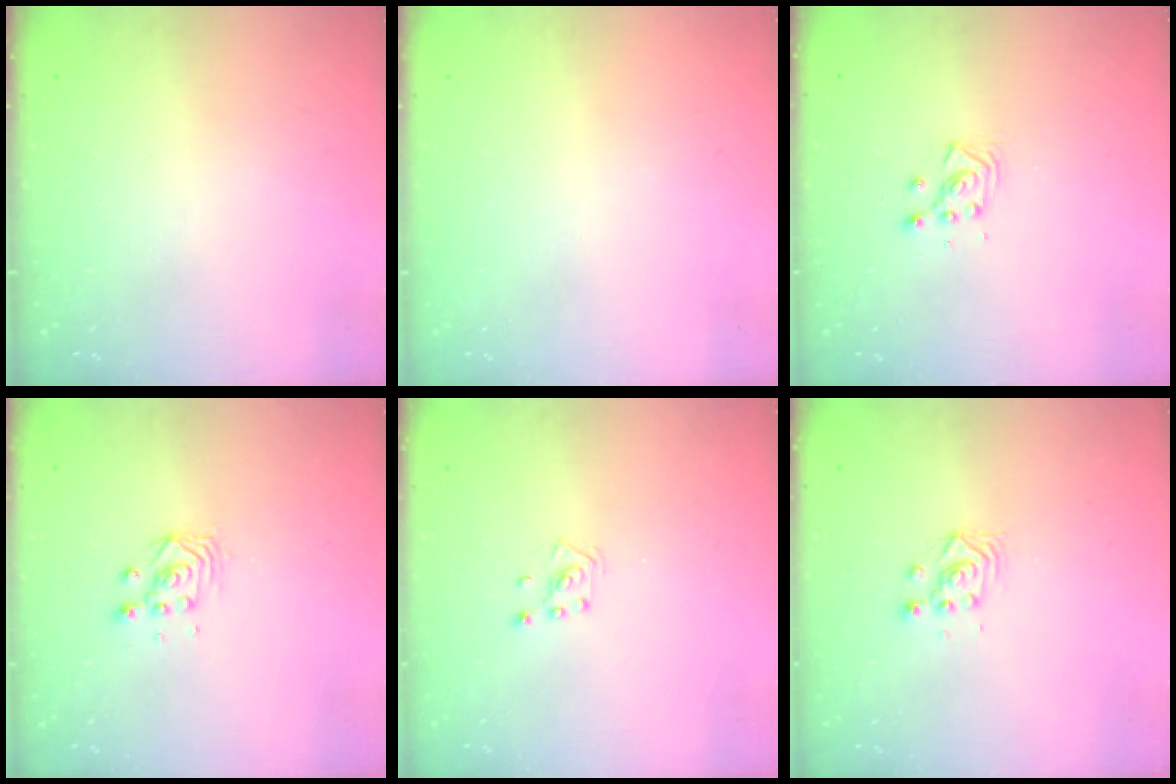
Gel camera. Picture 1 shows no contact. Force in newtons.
{"total": 0.0}
{"total": 3.4, "press": 3.3, "slide": 1.0}
{"total": 3.0, "press": 2.9, "slide": 0.3}
{"total": 2.1, "press": 2.0, "slide": 0.3}
{"total": 3.0, "press": 3.0, "slide": 0.1}